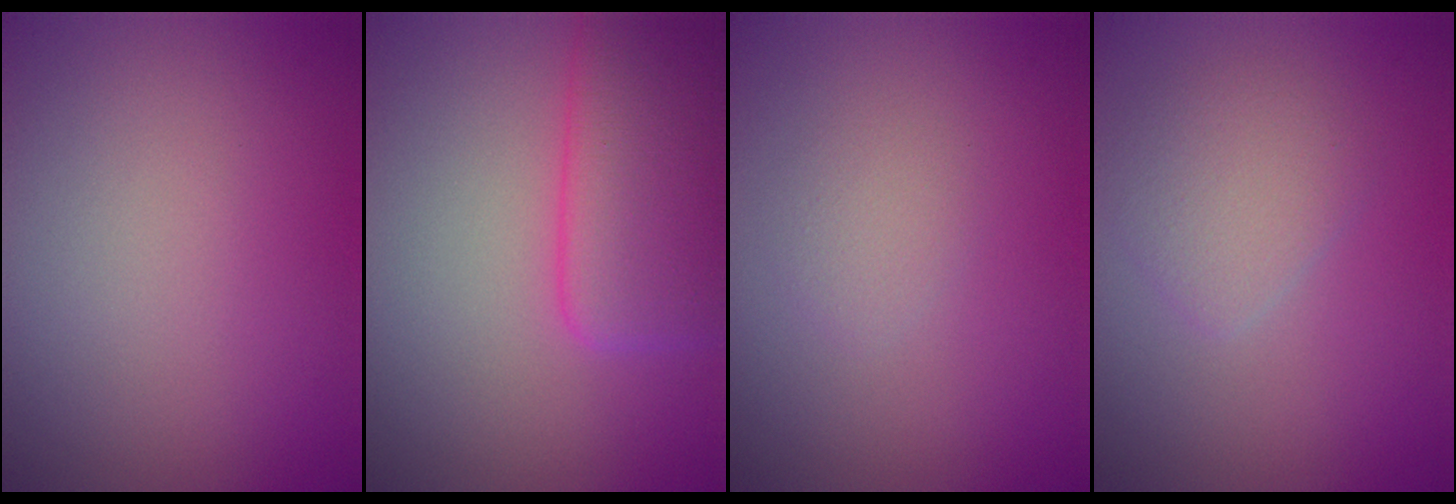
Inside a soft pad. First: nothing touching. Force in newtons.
{"total": 6.3, "press": 6.3, "slide": 0.4}
{"total": 1.1, "press": 1.1, "slide": 0.0}
{"total": 2.3, "press": 2.3, "slide": 0.1}